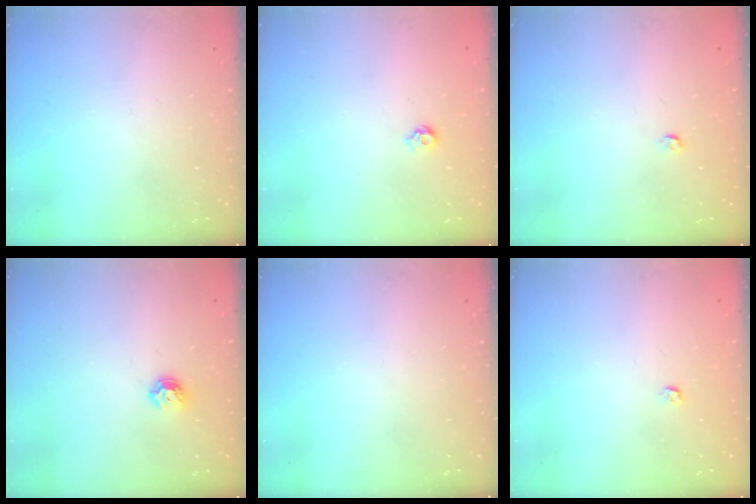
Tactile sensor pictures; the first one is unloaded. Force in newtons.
{"total": 4.4, "press": 4.3, "slide": 0.9}
{"total": 3.1, "press": 3.1, "slide": 0.5}
{"total": 5.2, "press": 5.1, "slide": 0.8}
{"total": 0.0}
{"total": 3.1, "press": 3.1, "slide": 0.5}